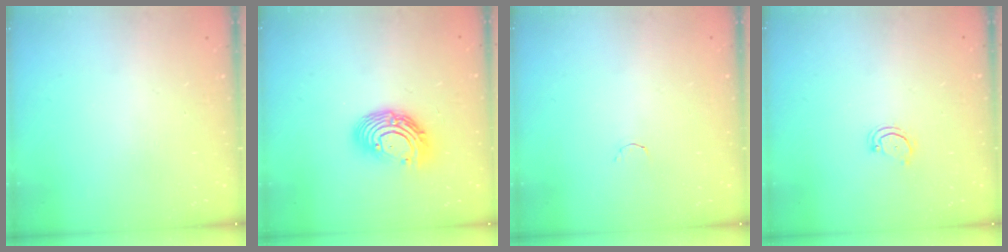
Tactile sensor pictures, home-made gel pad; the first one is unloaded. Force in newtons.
{"total": 11.9, "press": 11.8, "slide": 1.3}
{"total": 1.8, "press": 1.7, "slide": 0.4}
{"total": 3.3, "press": 3.3, "slide": 0.2}